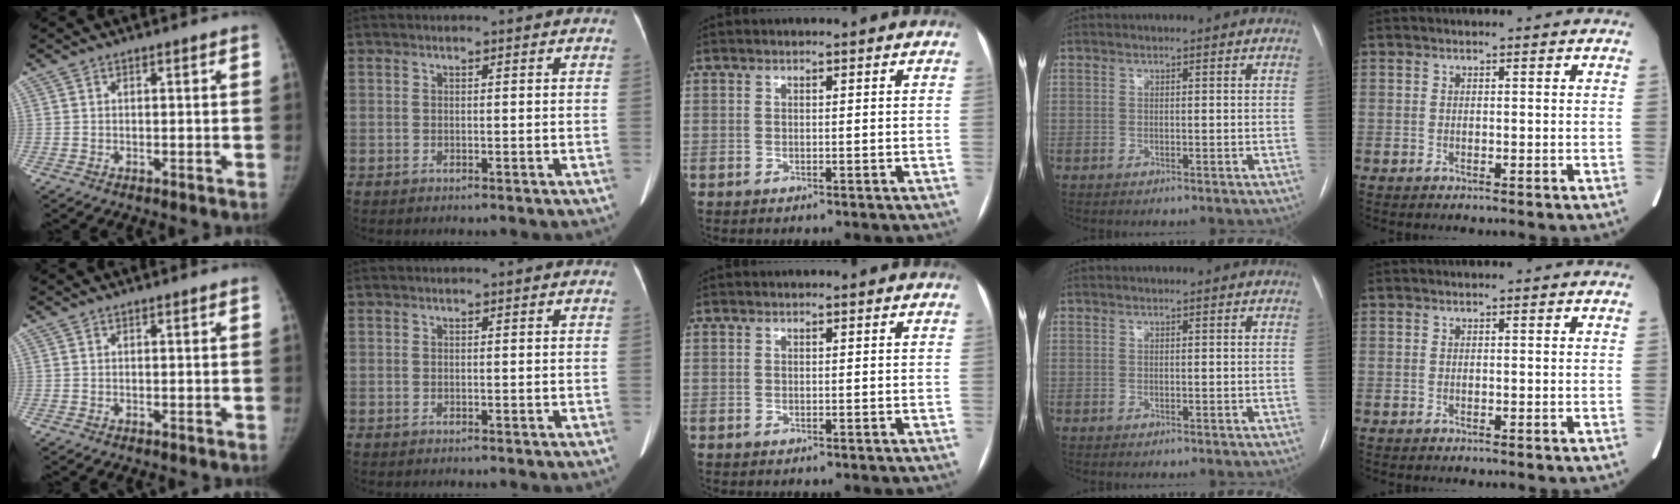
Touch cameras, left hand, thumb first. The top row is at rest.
{}